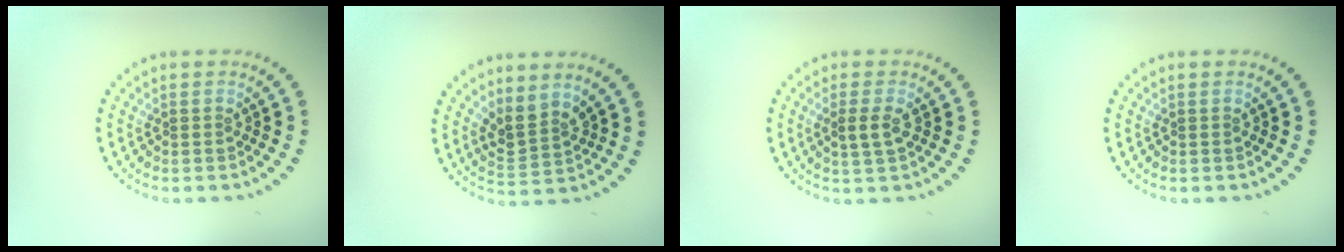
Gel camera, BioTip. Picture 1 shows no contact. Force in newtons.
{"total": 2.5, "press": 1.9, "slide": 1.7}
{"total": 1.8, "press": 1.8, "slide": 0.6}
{"total": 0.0}